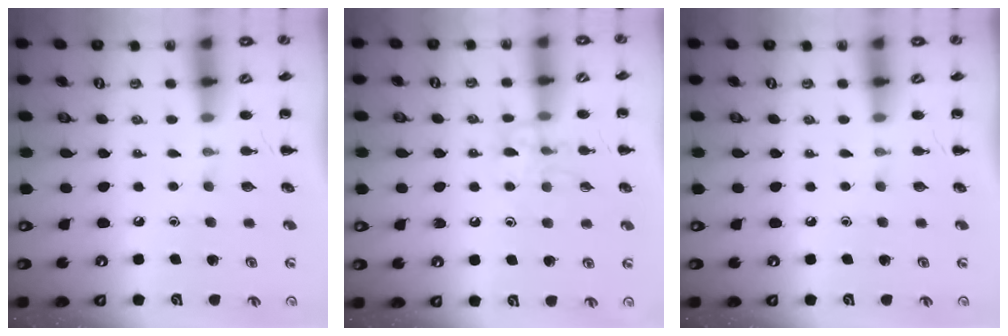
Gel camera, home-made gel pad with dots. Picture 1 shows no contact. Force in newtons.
{"total": 10.4, "press": 10.3, "slide": 1.0}
{"total": 0.0}